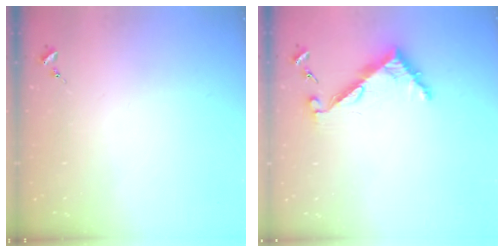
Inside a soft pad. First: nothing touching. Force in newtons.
{"total": 6.7, "press": 6.6, "slide": 0.6}